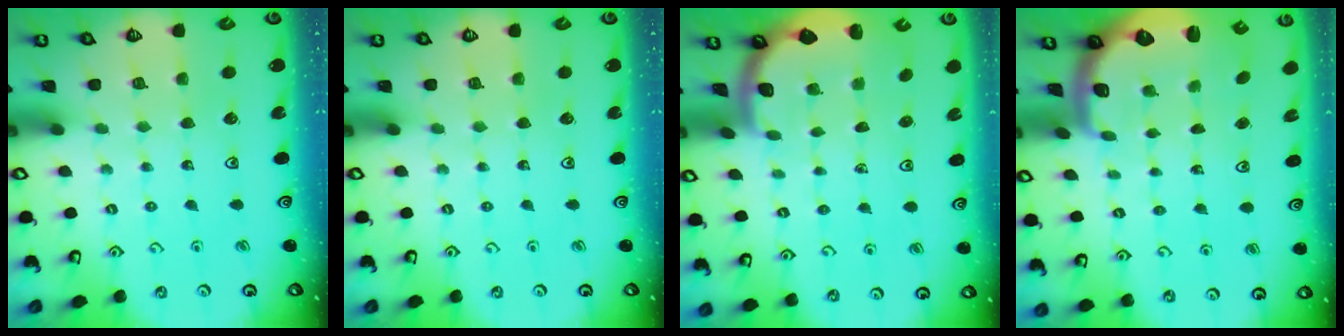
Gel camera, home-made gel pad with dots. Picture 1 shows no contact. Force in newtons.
{"total": 0.0}
{"total": 1.6, "press": 1.6, "slide": 0.1}
{"total": 2.1, "press": 1.9, "slide": 0.9}